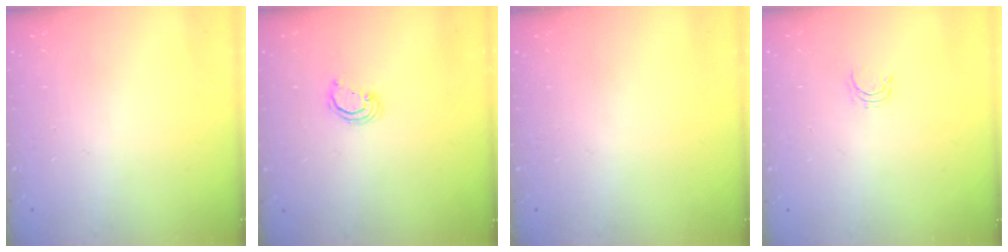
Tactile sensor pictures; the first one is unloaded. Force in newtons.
{"total": 2.2, "press": 2.2, "slide": 0.2}
{"total": 0.0}
{"total": 3.7, "press": 3.7, "slide": 0.3}